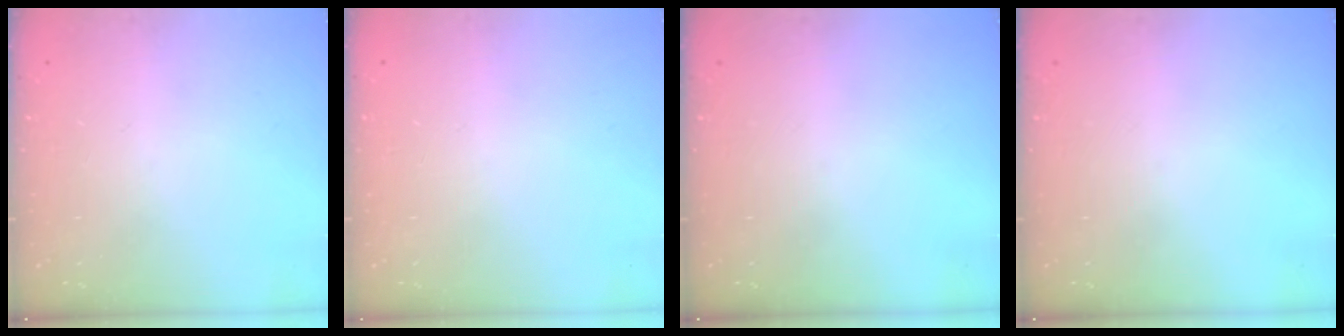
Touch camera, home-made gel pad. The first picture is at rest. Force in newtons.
{"total": 2.6, "press": 2.6, "slide": 0.2}
{"total": 0.0}
{"total": 0.0}